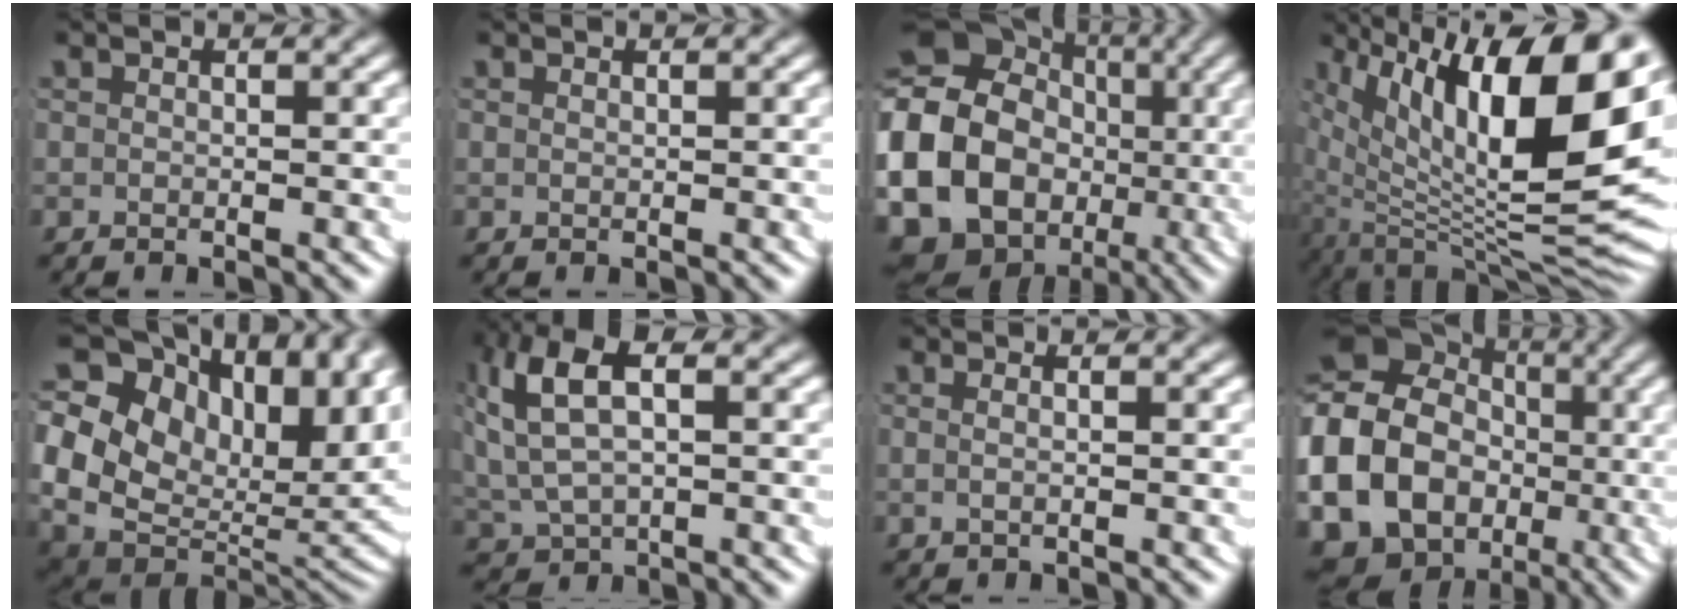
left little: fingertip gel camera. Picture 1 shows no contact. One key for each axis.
{"total": 0.0}
{"total": 24.1, "fx": -4.6, "fy": 21.4, "fz": 9.9, "tx": -0.283, "ty": -0.096, "tz": -0.064}
{"total": 15.3, "fx": 0.7, "fy": 7.2, "fz": 13.4, "tx": -0.194, "ty": -0.029, "tz": 0.034}
{"total": 21.0, "fx": 2.7, "fy": 15.6, "fz": 13.8, "tx": -0.241, "ty": -0.023, "tz": 0.042}
{"total": 7.2, "fx": 2.0, "fy": 4.5, "fz": 5.3, "tx": -0.128, "ty": -0.003, "tz": 0.044}
{"total": 0.9, "fx": -0.1, "fy": -0.1, "fz": 0.9, "tx": -0.017, "ty": -0.005, "tz": 0.003}
{"total": 21.4, "fx": -4.4, "fy": 19.0, "fz": 8.8, "tx": -0.242, "ty": -0.078, "tz": -0.066}